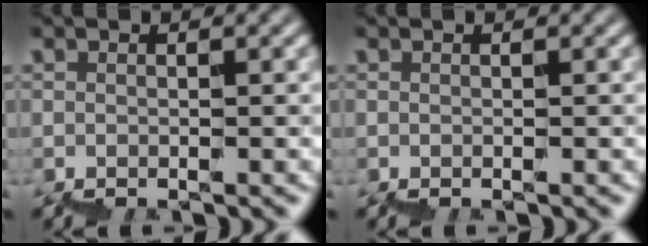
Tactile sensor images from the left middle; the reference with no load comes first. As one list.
[{"total": 0.0}]